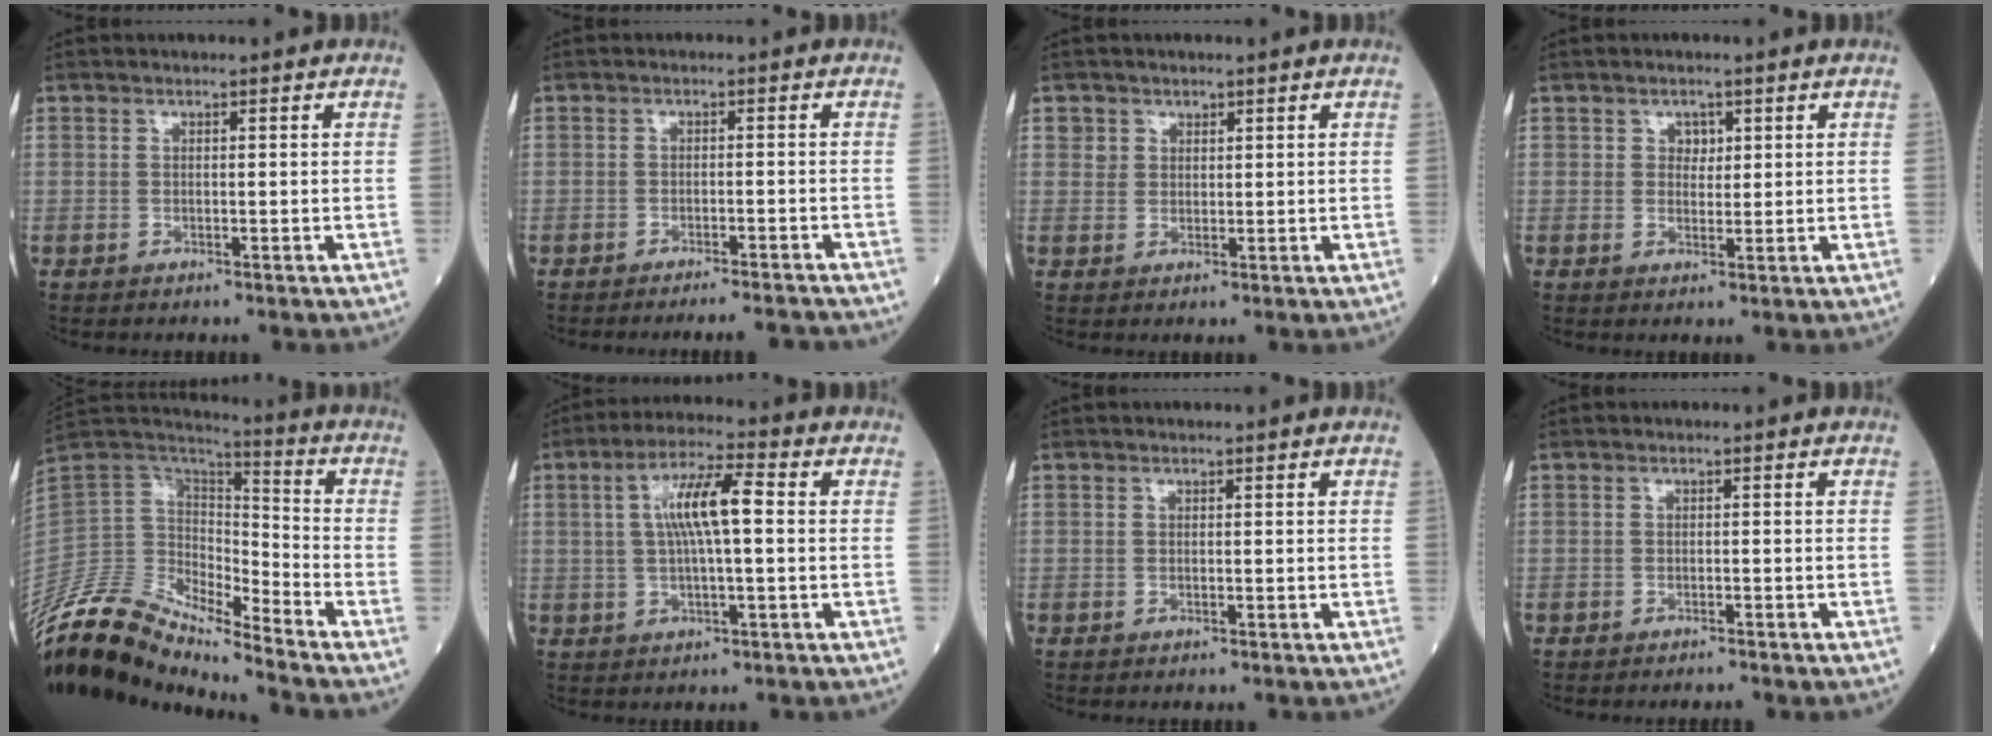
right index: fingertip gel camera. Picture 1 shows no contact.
{"total": 6.0, "force": [-5.8, -0.3, 1.5], "torque": [-0.009, -0.011, -0.077]}
{"total": 2.1, "force": [1.2, 1.8, -0.1], "torque": [0.019, 0.000, 0.011]}
{"total": 2.0, "force": [0.8, 1.4, 1.1], "torque": [-0.010, -0.001, 0.012]}
{"total": 15.9, "force": [-15.1, 2.5, 4.6], "torque": [-0.096, 0.058, -0.287]}
{"total": 8.3, "force": [1.1, 1.2, 8.1], "torque": [-0.155, 0.017, 0.016]}
{"total": 0.0}
{"total": 1.1, "force": [-1.1, -0.1, 0.3], "torque": [-0.009, -0.001, -0.015]}